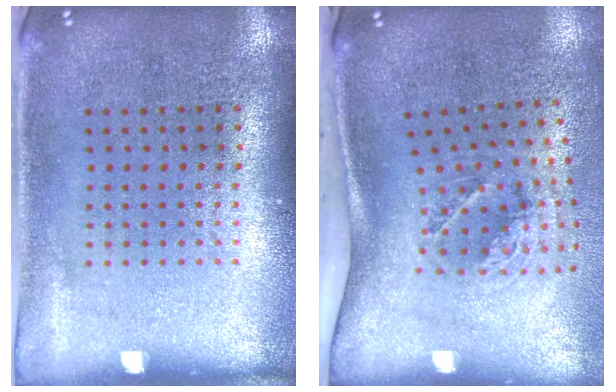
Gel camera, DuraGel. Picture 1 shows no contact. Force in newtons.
{"total": 2.0, "press": 1.3, "slide": 1.5}